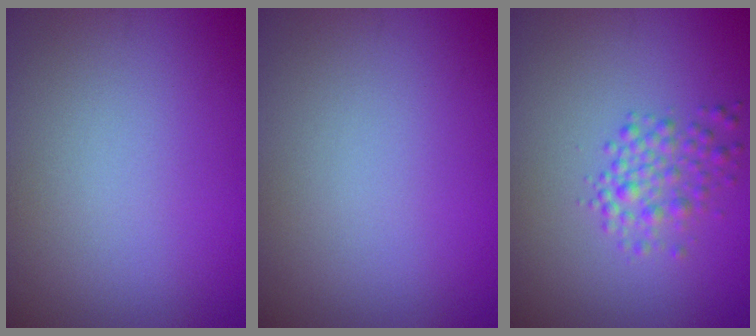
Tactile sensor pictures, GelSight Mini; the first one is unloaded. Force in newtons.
{"total": 0.0}
{"total": 2.6, "press": 2.6, "slide": 0.1}